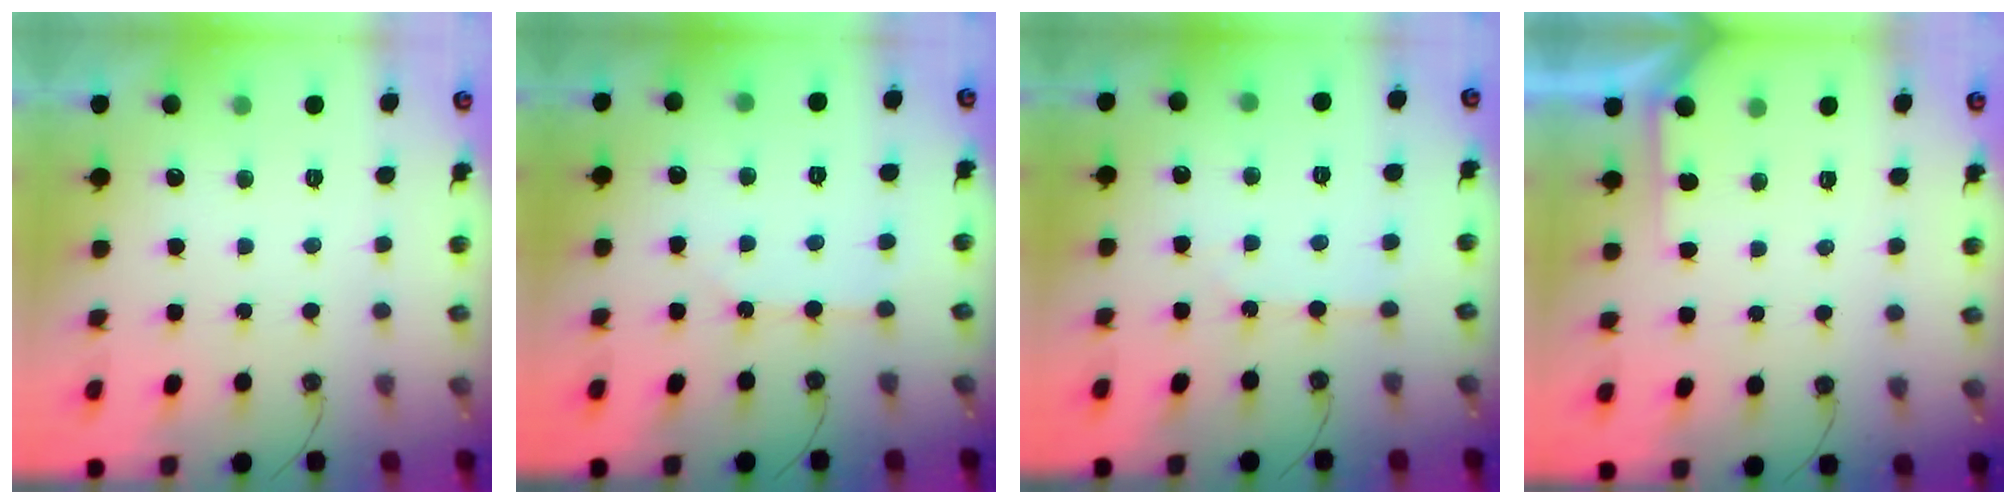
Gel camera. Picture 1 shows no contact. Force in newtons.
{"total": 2.4, "press": 2.4, "slide": 0.4}
{"total": 3.3, "press": 3.3, "slide": 0.5}
{"total": 3.6, "press": 3.6, "slide": 0.3}